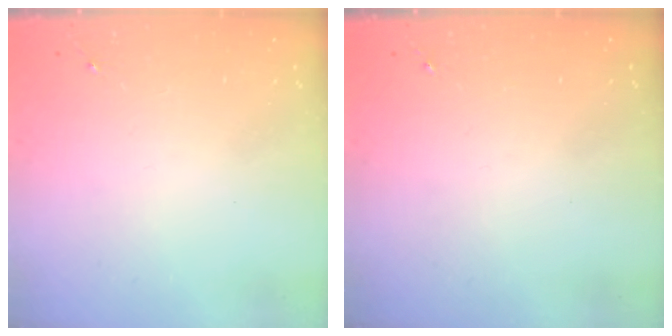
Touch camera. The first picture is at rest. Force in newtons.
{"total": 0.0}